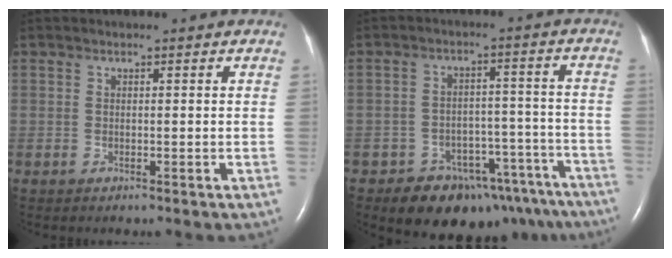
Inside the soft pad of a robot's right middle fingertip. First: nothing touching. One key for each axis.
{"total": 14.8, "fx": -11.6, "fy": 7.6, "fz": 5.1, "tx": -0.035, "ty": 0.048, "tz": -0.147}